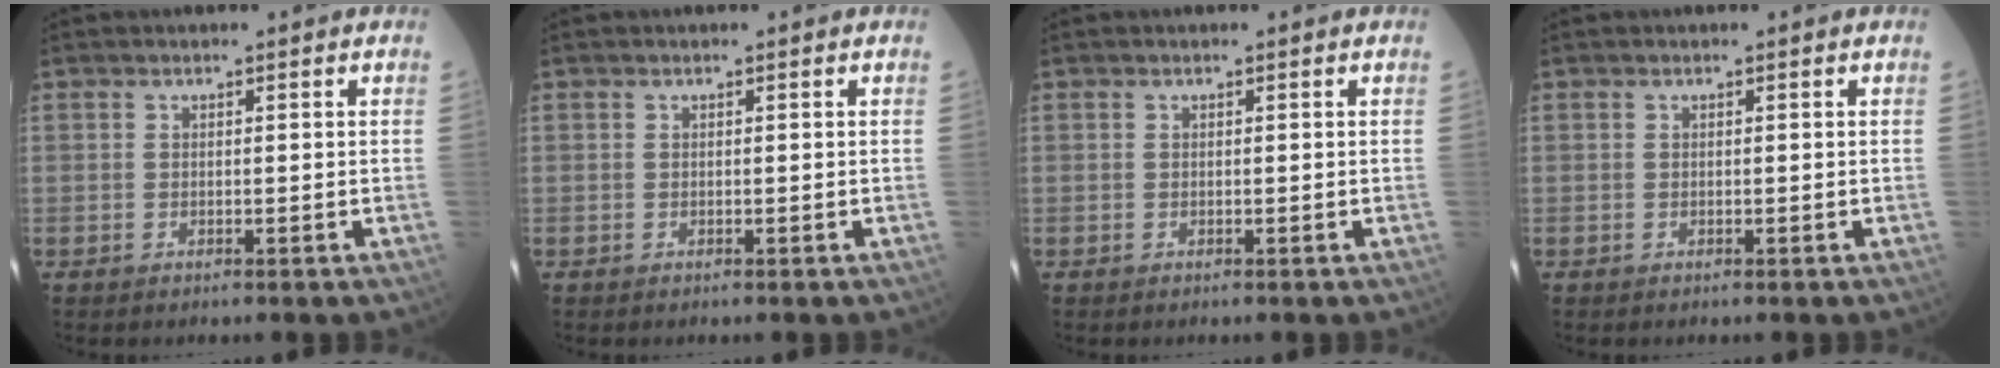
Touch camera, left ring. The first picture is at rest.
{"total": 0.0}
{"total": 0.0}
{"total": 0.0}